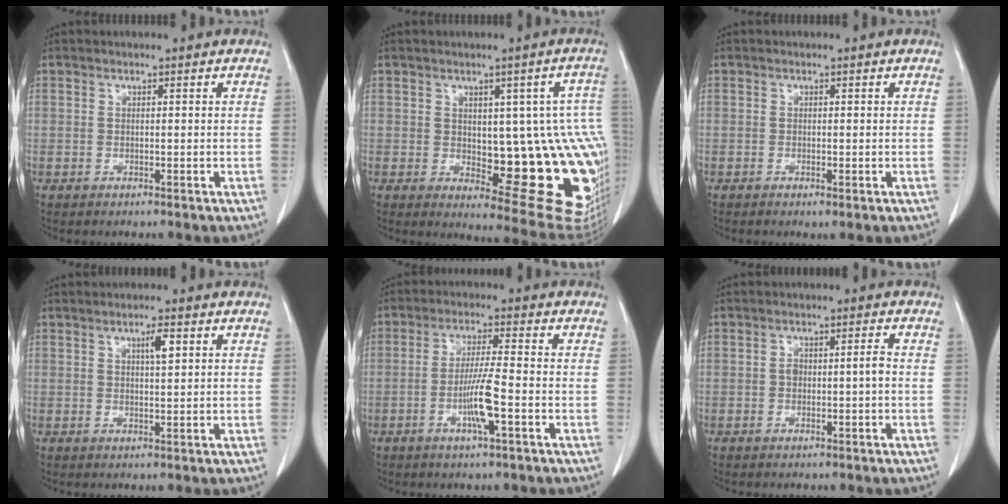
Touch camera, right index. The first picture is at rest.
{"total": 16.8, "force": [-1.3, 5.7, 15.8], "torque": [-0.121, 0.014, 0.005]}
{"total": 0.6, "force": [-0.2, 0.1, 0.6], "torque": [-0.007, -0.003, 0.000]}
{"total": 2.7, "force": [1.1, 0.4, 2.5], "torque": [-0.041, 0.000, 0.017]}
{"total": 6.4, "force": [-2.2, -0.2, 6.1], "torque": [-0.117, -0.004, -0.040]}
{"total": 2.8, "force": [-0.3, 0.7, 2.7], "torque": [-0.049, 0.008, -0.003]}